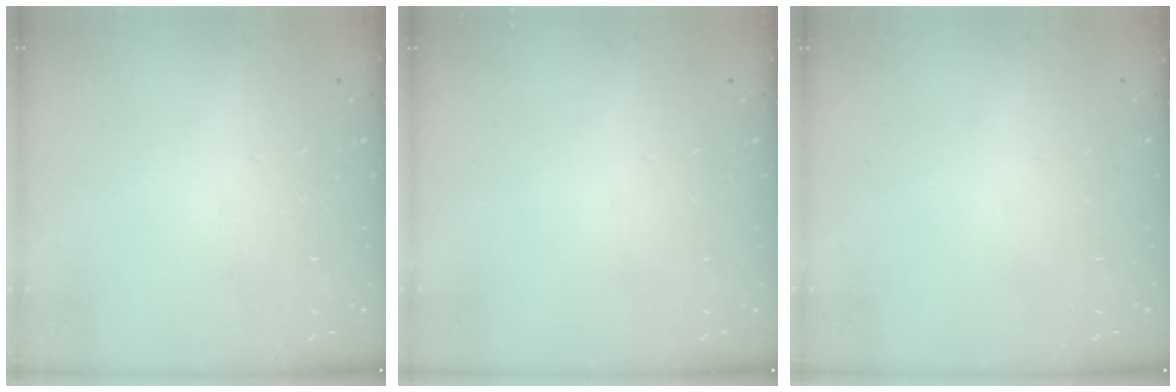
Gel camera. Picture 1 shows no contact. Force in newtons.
{"total": 0.0}
{"total": 0.0}